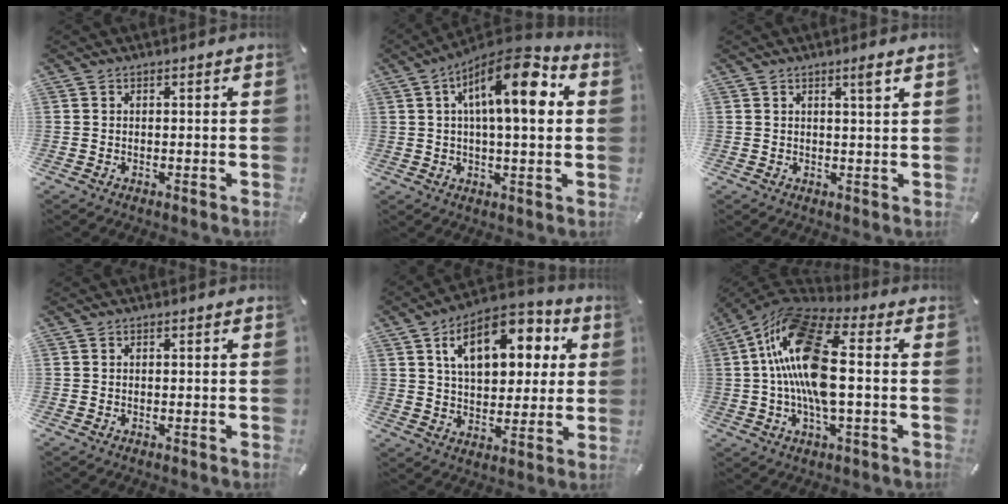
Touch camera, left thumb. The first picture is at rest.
{"total": 16.0, "force": [5.2, 5.6, 14.0], "torque": [-0.205, -0.016, 0.077]}
{"total": 2.7, "force": [1.6, 0.0, 2.2], "torque": [-0.038, -0.006, 0.025]}
{"total": 0.0}
{"total": 16.6, "force": [7.0, 9.8, 11.4], "torque": [-0.175, -0.013, 0.119]}
{"total": 18.6, "force": [0.3, 8.4, 16.6], "torque": [-0.344, 0.000, 0.003]}